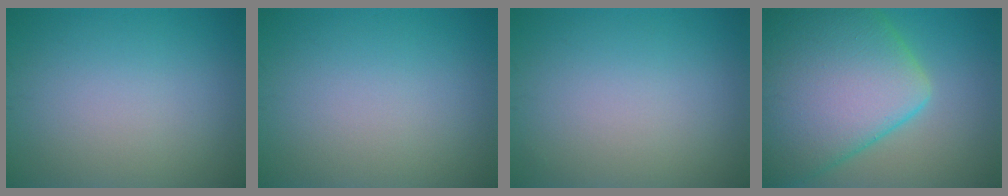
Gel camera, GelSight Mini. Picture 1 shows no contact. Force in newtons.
{"total": 0.0}
{"total": 0.0}
{"total": 14.7, "press": 14.7, "slide": 0.5}